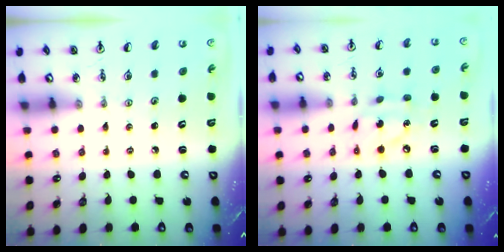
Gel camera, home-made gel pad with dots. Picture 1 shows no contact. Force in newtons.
{"total": 8.9, "press": 8.9, "slide": 0.5}